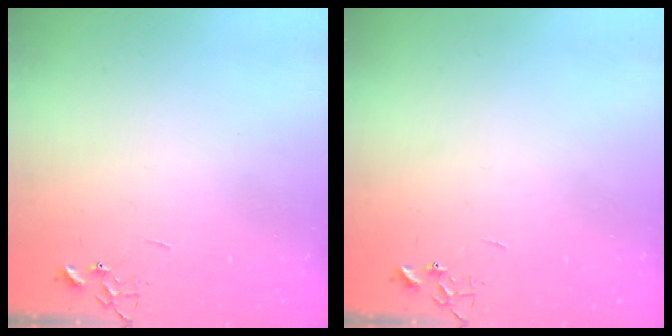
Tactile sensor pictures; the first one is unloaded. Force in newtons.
{"total": 0.0}